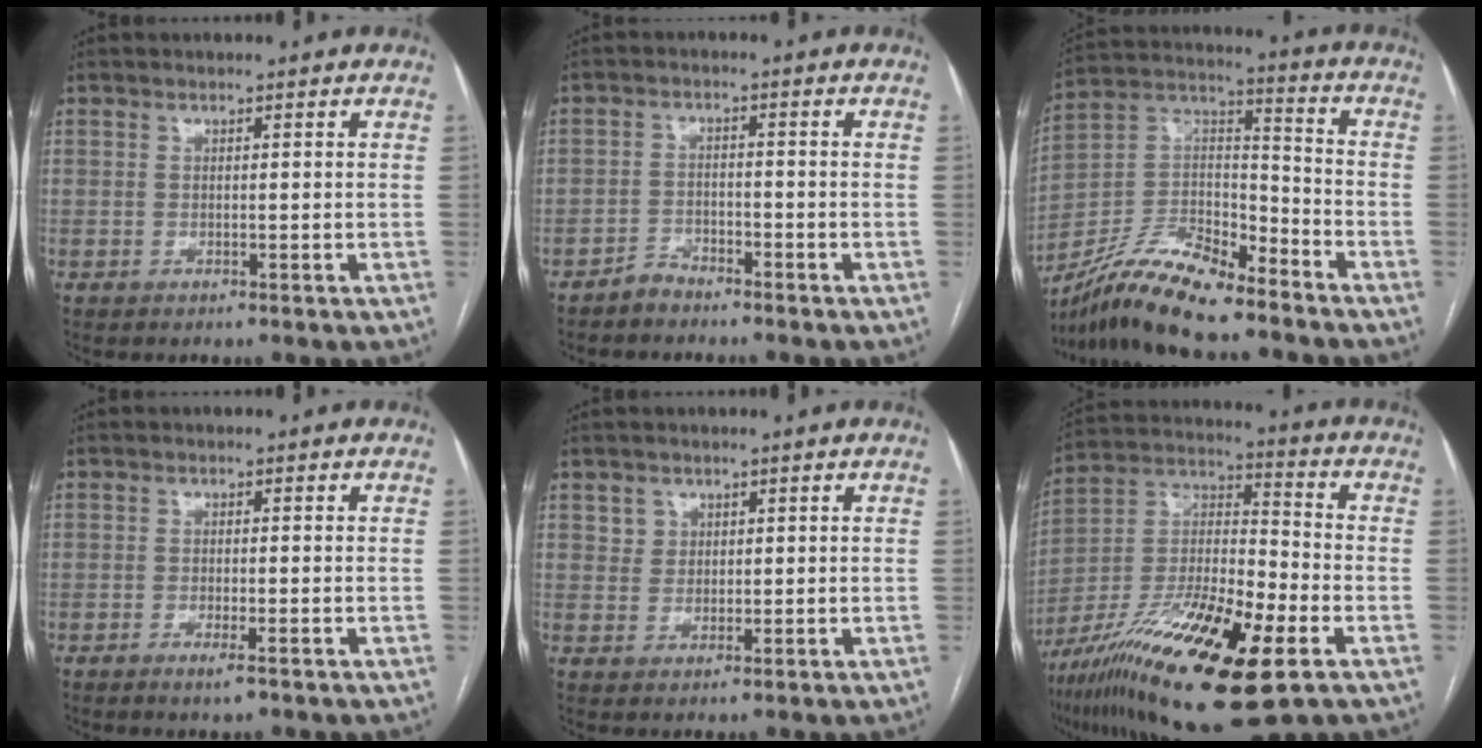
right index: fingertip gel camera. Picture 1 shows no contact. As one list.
[{"total": 2.5, "force": [-2.3, 1.0, 0.0], "torque": [0.000, 0.003, -0.042]}, {"total": 15.5, "force": [-13.3, 3.3, 7.2], "torque": [-0.132, 0.023, -0.244]}, {"total": 2.3, "force": [-1.5, 0.3, 1.7], "torque": [-0.030, -0.002, -0.023]}, {"total": 2.0, "force": [1.0, 1.8, 0.0], "torque": [0.009, 0.001, 0.012]}, {"total": 23.8, "force": [-12.4, 4.6, 19.8], "torque": [-0.374, -0.024, -0.212]}]